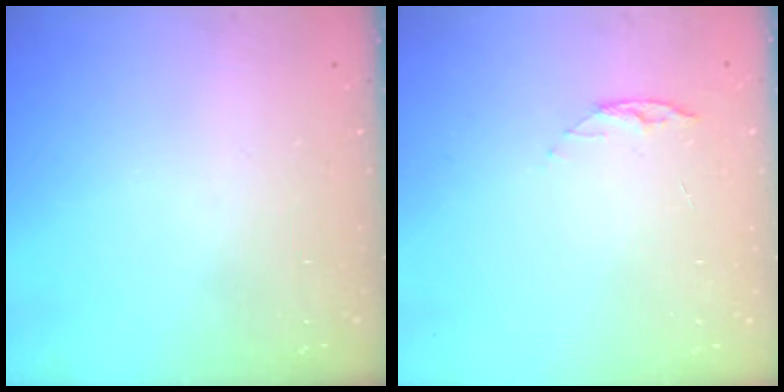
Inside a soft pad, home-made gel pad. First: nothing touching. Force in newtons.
{"total": 4.9, "press": 4.8, "slide": 0.5}